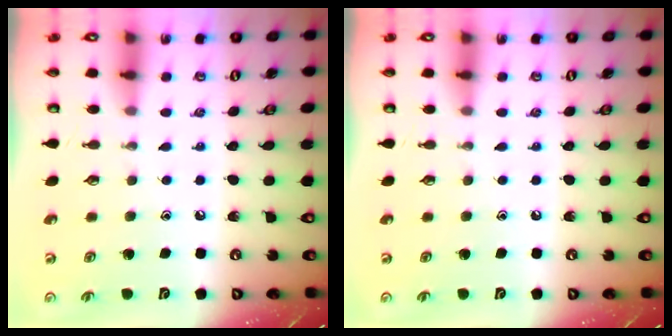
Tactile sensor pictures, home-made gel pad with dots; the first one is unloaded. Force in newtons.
{"total": 0.0}